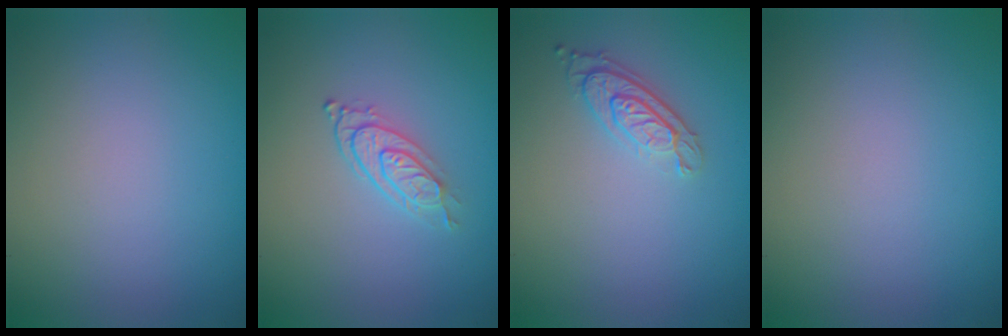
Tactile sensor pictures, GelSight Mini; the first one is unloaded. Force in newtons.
{"total": 2.8, "press": 2.2, "slide": 1.7}
{"total": 3.0, "press": 2.3, "slide": 1.9}
{"total": 0.0}